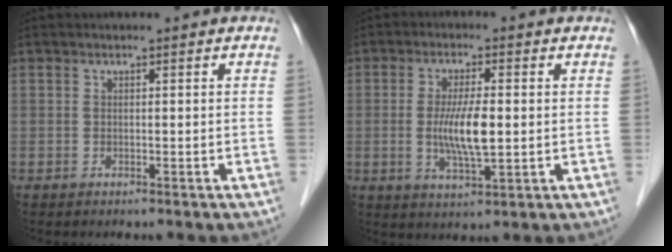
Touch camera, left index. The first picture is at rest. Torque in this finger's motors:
{"motor_torque": [0.80, 0.70, 0.27, 0.07]}